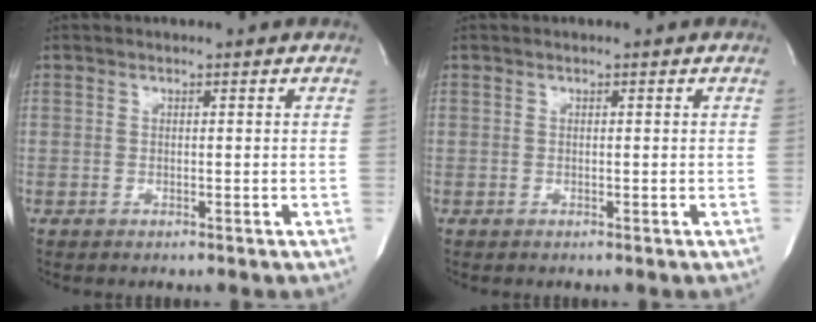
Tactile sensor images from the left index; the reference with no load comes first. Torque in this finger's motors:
{"motor_torque": [0.00, 0.00, 0.00, 0.00]}